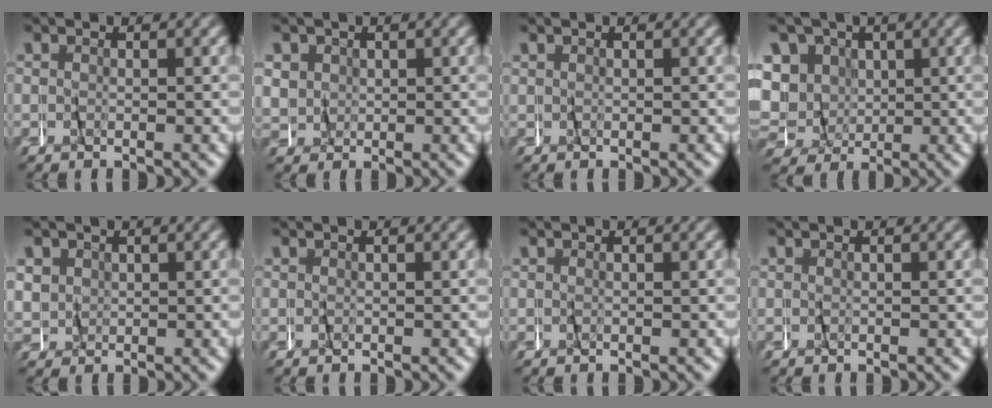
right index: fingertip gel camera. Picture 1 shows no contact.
{"total": 3.9, "force": [1.1, 3.4, 1.5], "torque": [-0.045, -0.005, 0.024]}
{"total": 0.0}
{"total": 14.3, "force": [1.1, 13.1, 5.7], "torque": [-0.177, -0.022, 0.011]}
{"total": 3.5, "force": [1.1, 3.0, 1.3], "torque": [-0.041, -0.005, 0.024]}
{"total": 0.0}
{"total": 0.0}
{"total": 0.0}